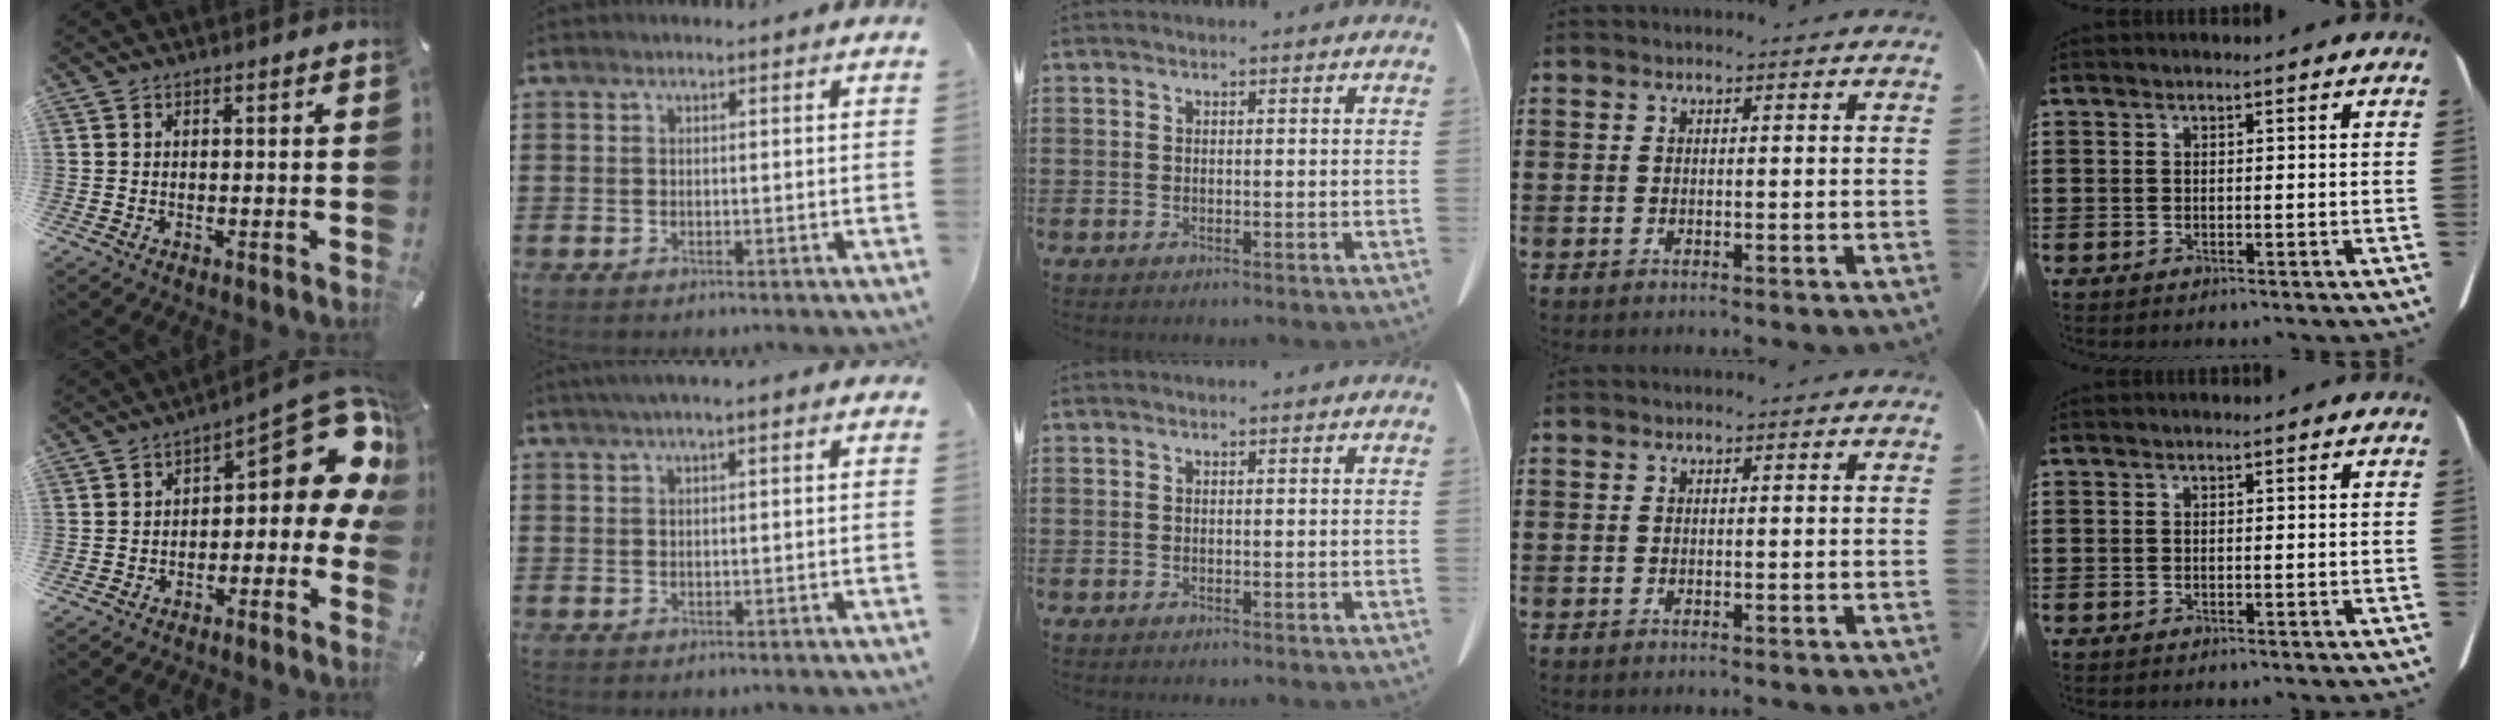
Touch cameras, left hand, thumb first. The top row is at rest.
{"thumb": {"total": 13.2, "force": [4.7, 6.5, 10.5], "torque": [-0.115, -0.046, 0.074]}, "index": {"total": 1.8, "force": [1.0, 0.1, 1.5], "torque": [-0.029, 0.002, 0.018]}}